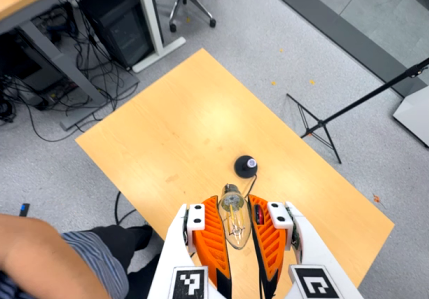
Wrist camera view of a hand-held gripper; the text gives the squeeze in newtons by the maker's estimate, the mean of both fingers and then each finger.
{"total": 20.6, "left": 24.0, "right": 17.3}